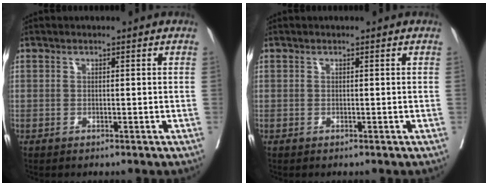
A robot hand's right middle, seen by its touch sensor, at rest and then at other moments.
{"total": 0.0}